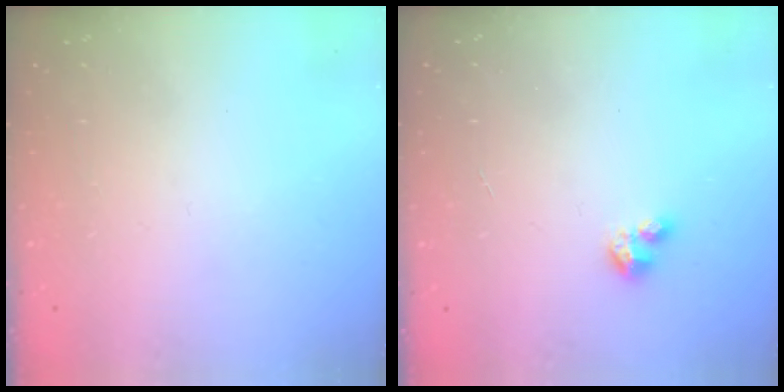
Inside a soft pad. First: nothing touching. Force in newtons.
{"total": 1.9, "press": 1.9, "slide": 0.3}